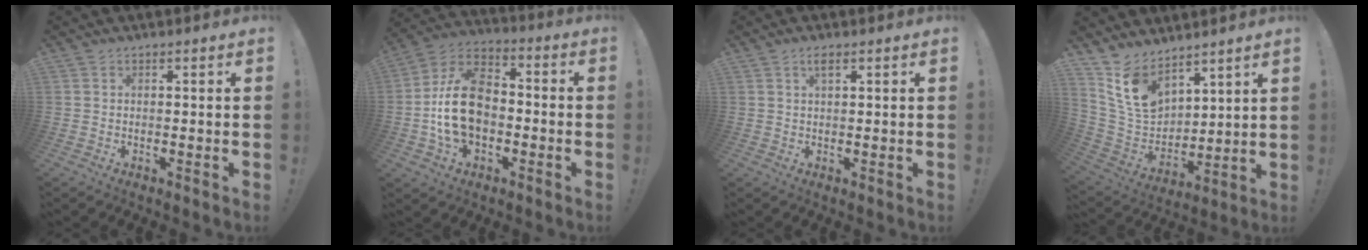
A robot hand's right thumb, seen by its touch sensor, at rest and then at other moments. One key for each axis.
{"total": 17.4, "fx": -2.8, "fy": 12.2, "fz": 12.1, "tx": -0.219, "ty": 0.032, "tz": -0.044}
{"total": 2.2, "fx": 1.2, "fy": 0.5, "fz": 1.7, "tx": -0.025, "ty": -0.002, "tz": 0.018}
{"total": 13.7, "fx": 9.3, "fy": 8.4, "fz": 5.7, "tx": -0.116, "ty": -0.058, "tz": 0.186}